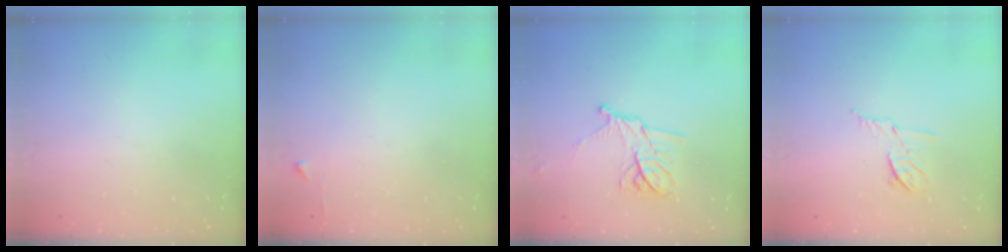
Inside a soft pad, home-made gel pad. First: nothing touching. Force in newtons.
{"total": 2.4, "press": 2.4, "slide": 0.3}
{"total": 11.3, "press": 11.3, "slide": 0.7}
{"total": 6.5, "press": 6.4, "slide": 1.0}